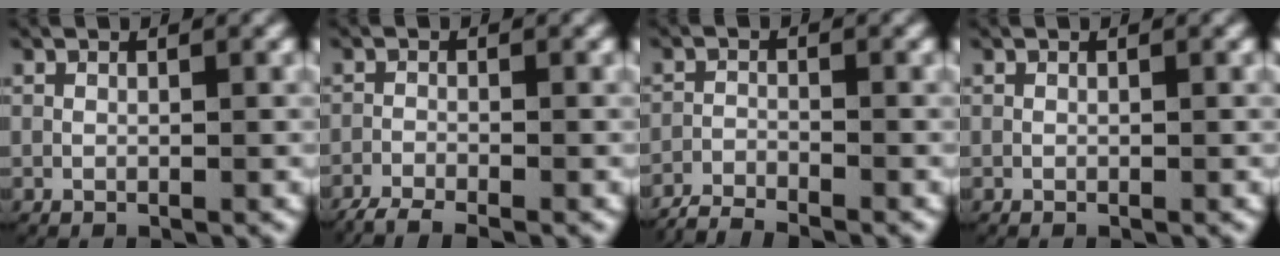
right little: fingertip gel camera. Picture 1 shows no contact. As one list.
[{"total": 4.6, "force": [-4.0, 1.6, 1.6], "torque": [-0.037, -0.017, -0.059]}, {"total": 4.5, "force": [-4.2, 1.4, 0.9], "torque": [-0.027, -0.018, -0.066]}, {"total": 0.0}]